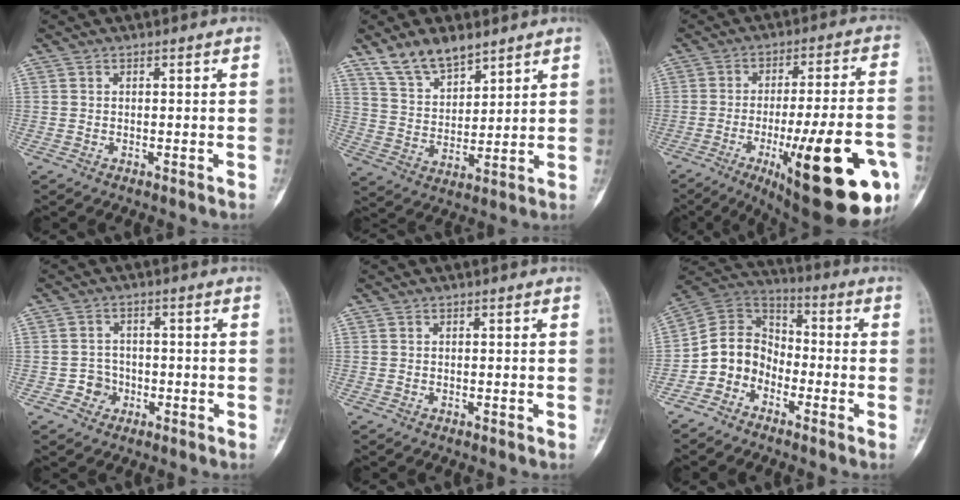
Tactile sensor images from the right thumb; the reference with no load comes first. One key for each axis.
{"total": 9.8, "fx": 7.5, "fy": 4.2, "fz": 4.7, "tx": -0.068, "ty": -0.042, "tz": 0.151}
{"total": 27.8, "fx": -10.1, "fy": 7.5, "fz": 24.8, "tx": -0.303, "ty": 0.020, "tz": -0.130}
{"total": 3.4, "fx": -1.3, "fy": 3.1, "fz": 0.5, "tx": 0.015, "ty": 0.014, "tz": -0.026}
{"total": 0.0}
{"total": 10.2, "fx": -4.1, "fy": 8.4, "fz": 4.1, "tx": -0.049, "ty": 0.067, "tz": -0.094}